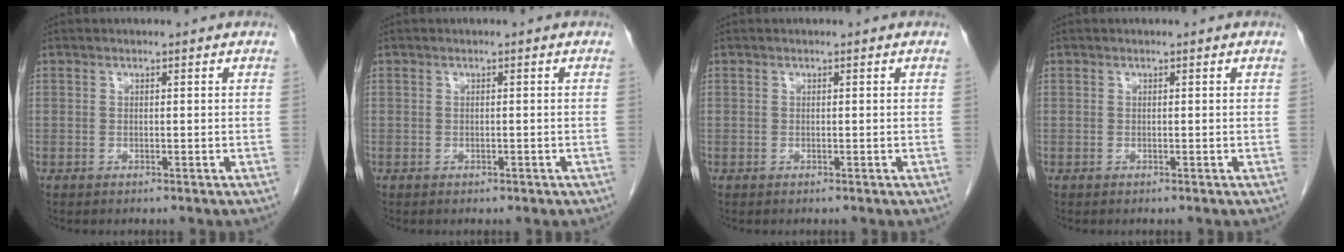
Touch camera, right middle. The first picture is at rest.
{"total": 0.0}
{"total": 0.0}
{"total": 0.0}